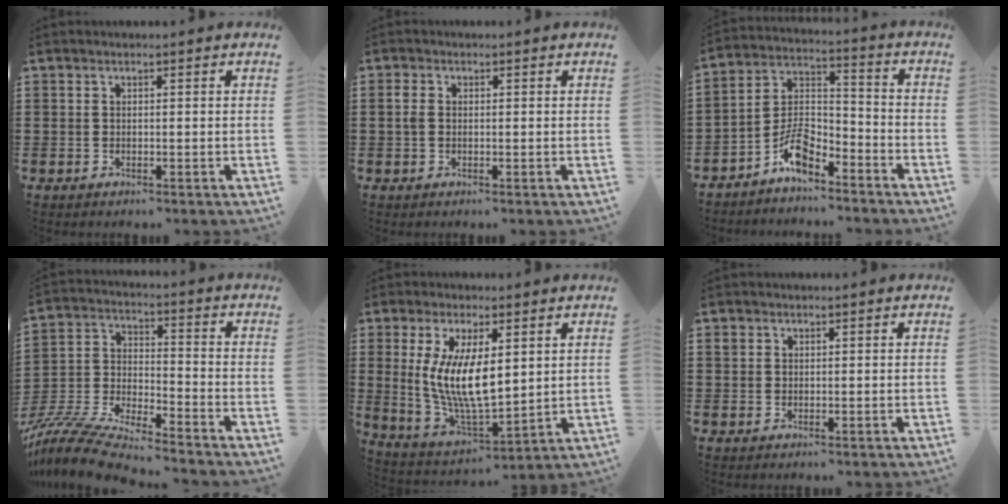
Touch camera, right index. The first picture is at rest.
{"total": 1.6, "force": [0.0, 1.1, 1.2], "torque": [-0.034, 0.003, -0.003]}
{"total": 7.2, "force": [-5.7, 2.4, 3.7], "torque": [-0.084, 0.001, -0.111]}
{"total": 9.1, "force": [-8.7, 0.5, 2.8], "torque": [-0.083, -0.004, -0.182]}
{"total": 10.4, "force": [1.8, 4.0, 9.4], "torque": [-0.191, -0.005, 0.035]}
{"total": 0.9, "force": [0.4, 0.8, 0.1], "torque": [-0.003, 0.004, 0.007]}